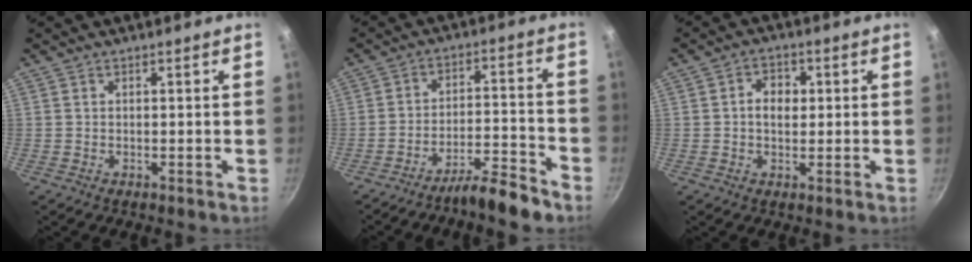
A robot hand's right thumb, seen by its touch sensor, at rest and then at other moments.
{"total": 8.2, "force": [-6.9, 1.0, 4.4], "torque": [-0.072, 0.066, -0.116]}
{"total": 4.9, "force": [0.5, 3.7, 3.3], "torque": [-0.031, 0.007, 0.002]}